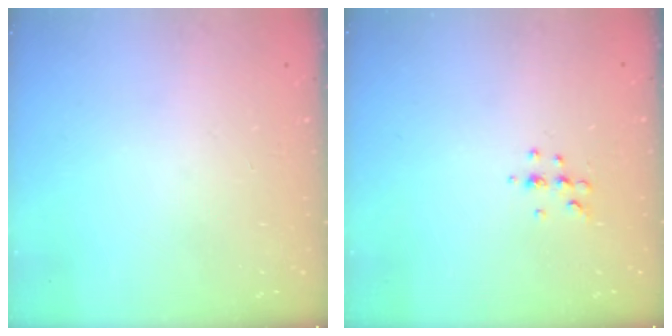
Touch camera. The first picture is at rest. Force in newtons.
{"total": 5.3, "press": 5.1, "slide": 1.5}